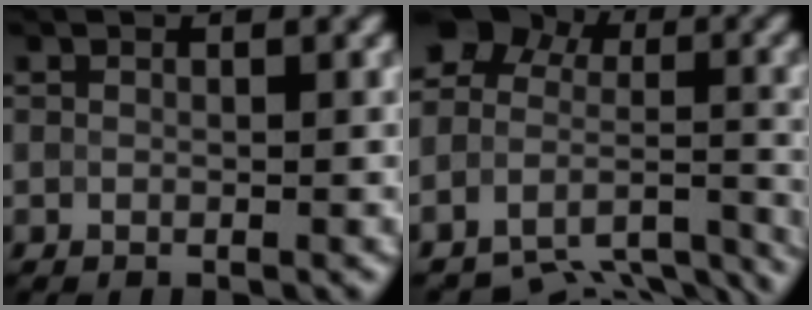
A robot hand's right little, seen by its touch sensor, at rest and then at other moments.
{"total": 11.0, "force": [-6.3, 7.6, 4.9], "torque": [-0.082, -0.011, -0.048]}